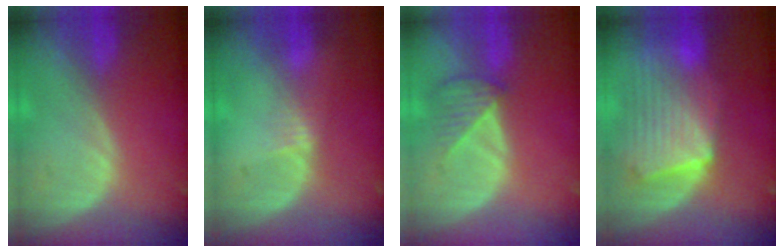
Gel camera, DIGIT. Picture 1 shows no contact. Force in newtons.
{"total": 1.4, "press": 1.1, "slide": 0.8}
{"total": 3.6, "press": 3.4, "slide": 1.1}
{"total": 10.7, "press": 9.3, "slide": 5.4}